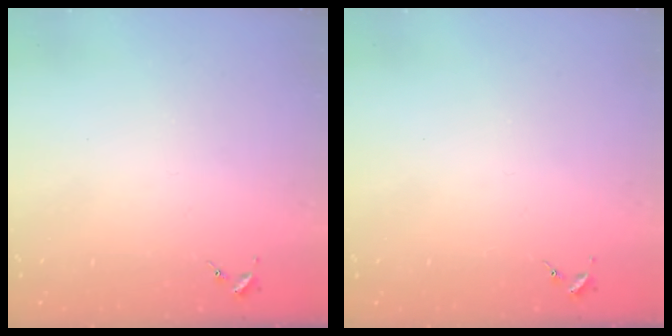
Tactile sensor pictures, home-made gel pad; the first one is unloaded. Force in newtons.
{"total": 0.0}